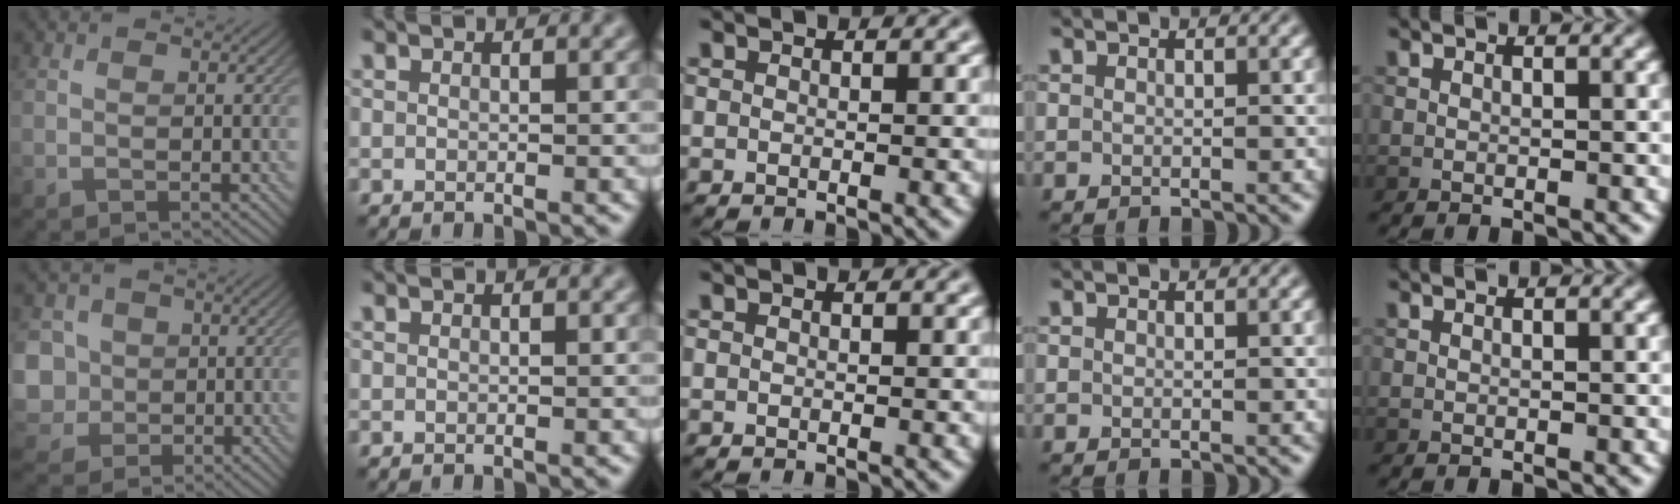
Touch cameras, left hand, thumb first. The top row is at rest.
{"thumb": {"total": 7.1, "force": [0.3, 6.6, 2.5], "torque": [-0.095, -0.002, -0.016]}}